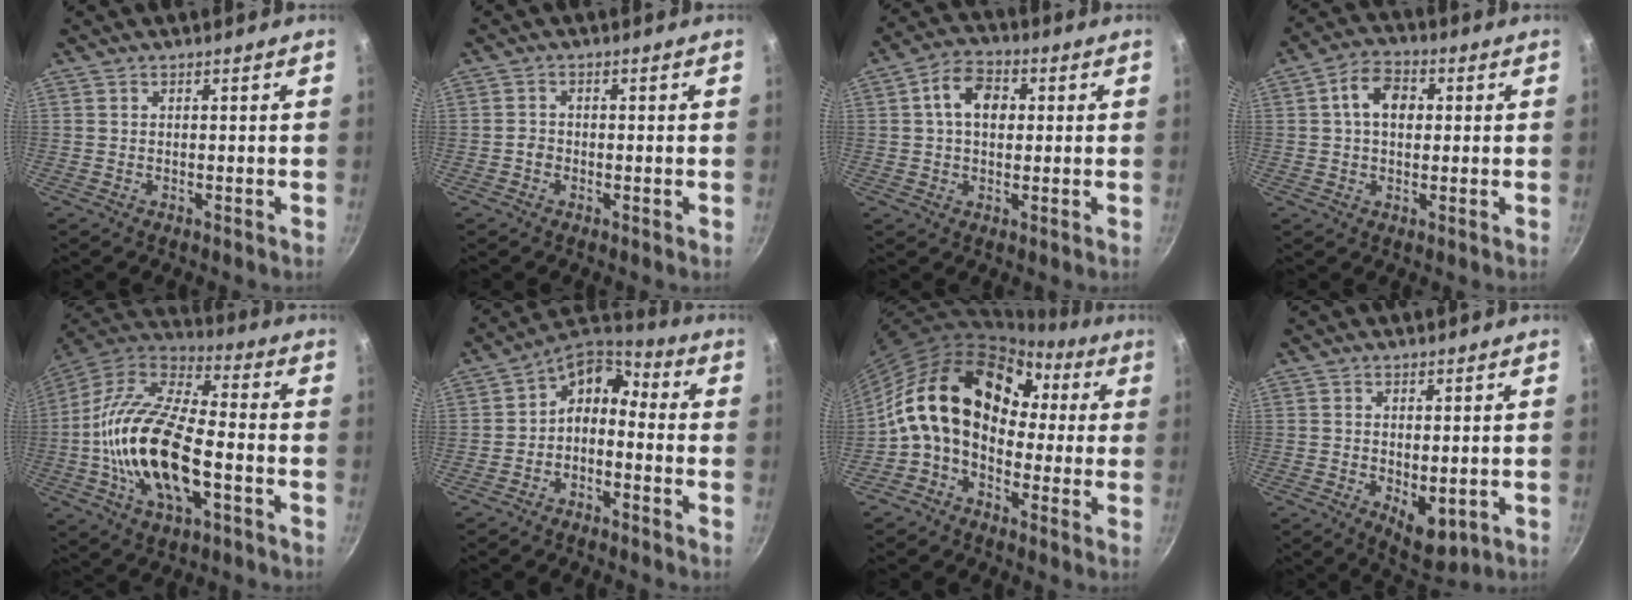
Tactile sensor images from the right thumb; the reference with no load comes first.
{"total": 1.4, "force": [-0.6, 1.1, 0.6], "torque": [-0.008, 0.008, -0.014]}
{"total": 8.4, "force": [1.5, 5.9, 5.8], "torque": [-0.078, 0.013, 0.013]}
{"total": 7.8, "force": [1.3, 5.4, 5.4], "torque": [-0.072, 0.013, 0.012]}
{"total": 22.1, "force": [-4.7, 10.1, 19.1], "torque": [-0.360, 0.032, -0.102]}
{"total": 8.2, "force": [-2.6, 5.4, 5.6], "torque": [-0.087, 0.067, -0.058]}
{"total": 18.1, "force": [1.5, 12.9, 12.6], "torque": [-0.199, 0.048, 0.002]}
{"total": 6.5, "force": [-0.9, 3.6, 5.3], "torque": [-0.066, -0.014, -0.001]}